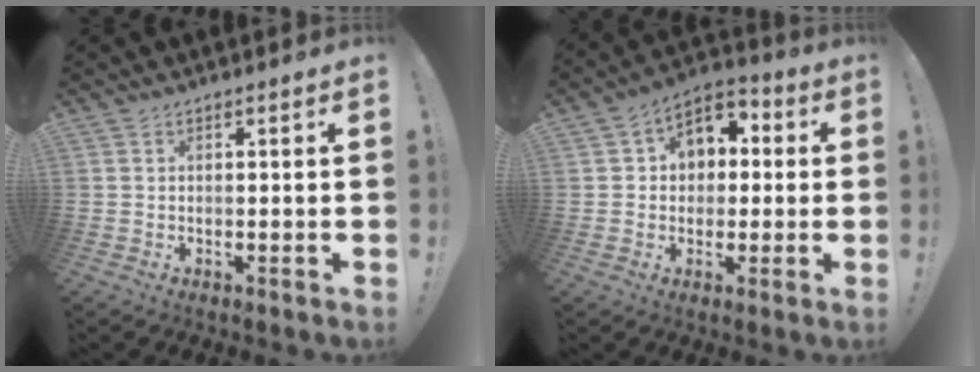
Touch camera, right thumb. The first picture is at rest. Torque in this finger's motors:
{"motor_torque": [-0.16, 0.56, 0.16, 0.07, 0.25]}